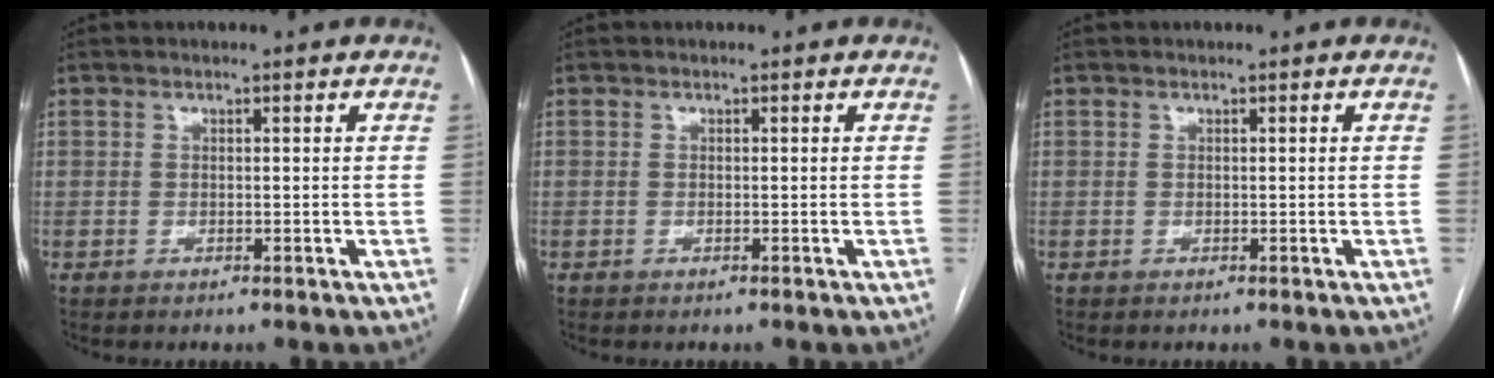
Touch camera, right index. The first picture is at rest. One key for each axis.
{"total": 0.0}
{"total": 0.0}